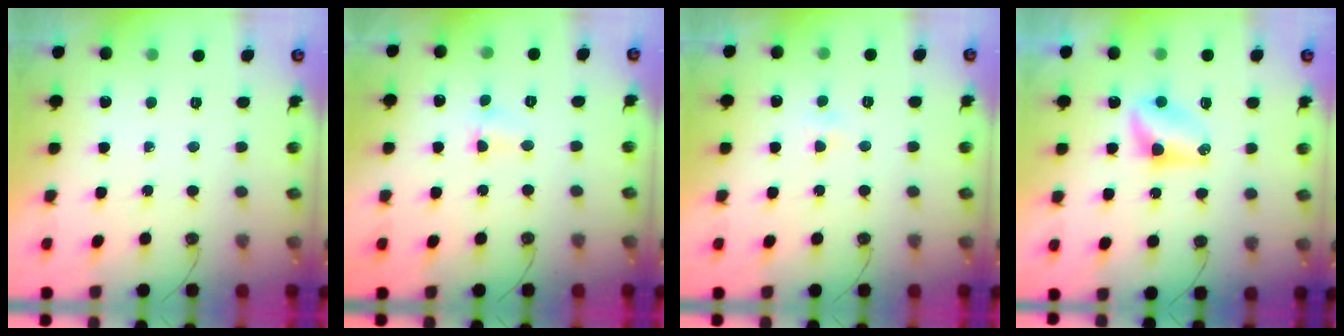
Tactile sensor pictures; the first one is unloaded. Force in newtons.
{"total": 3.0, "press": 2.9, "slide": 0.5}
{"total": 2.9, "press": 2.8, "slide": 0.5}
{"total": 5.9, "press": 5.9, "slide": 0.6}